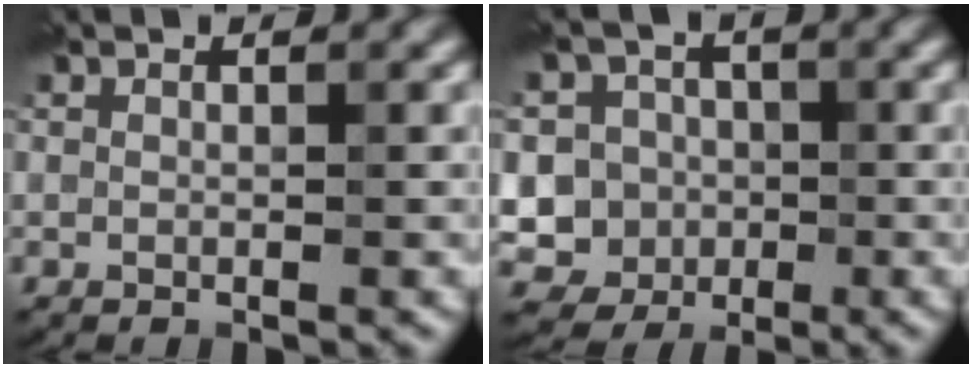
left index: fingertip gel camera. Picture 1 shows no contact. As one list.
[{"total": 7.6, "force": [-1.0, 7.2, 2.0], "torque": [-0.030, 0.025, -0.054]}]